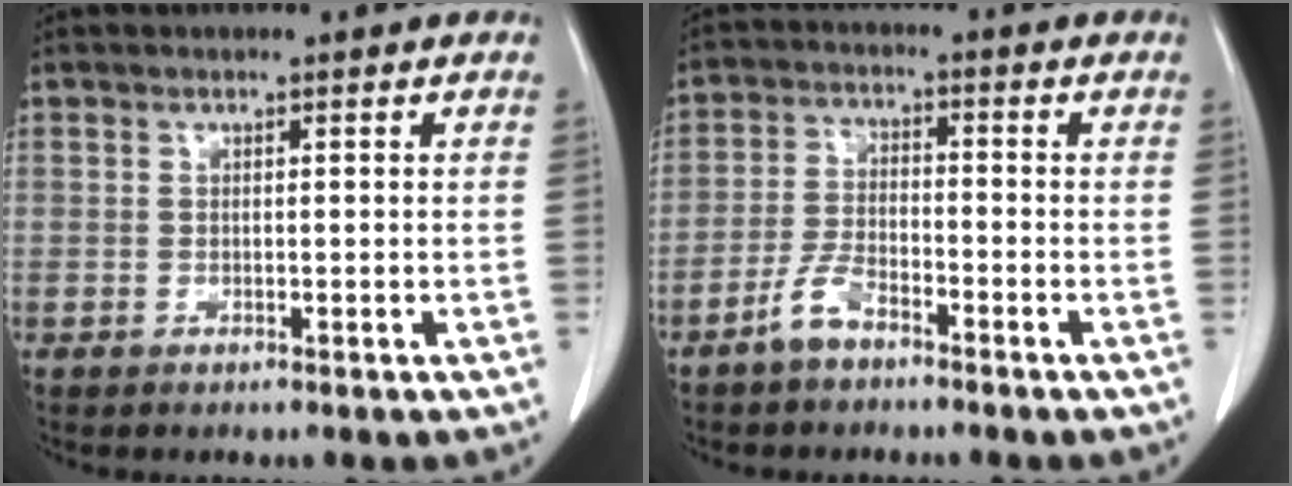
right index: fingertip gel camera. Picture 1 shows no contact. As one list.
[{"total": 4.8, "force": [-3.5, 1.7, 2.8], "torque": [-0.063, 0.003, -0.068]}]